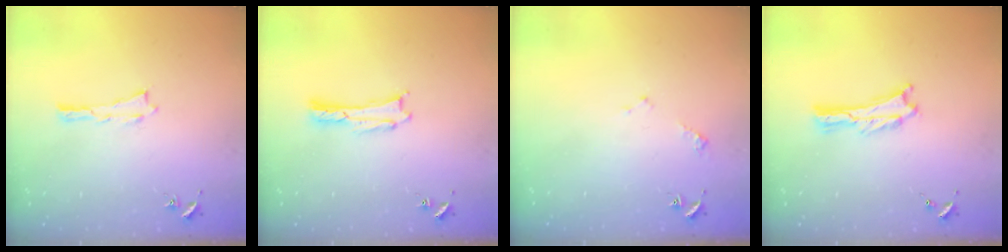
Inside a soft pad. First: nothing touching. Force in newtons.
{"total": 0.0}
{"total": 2.3, "press": 2.2, "slide": 0.3}
{"total": 0.0}